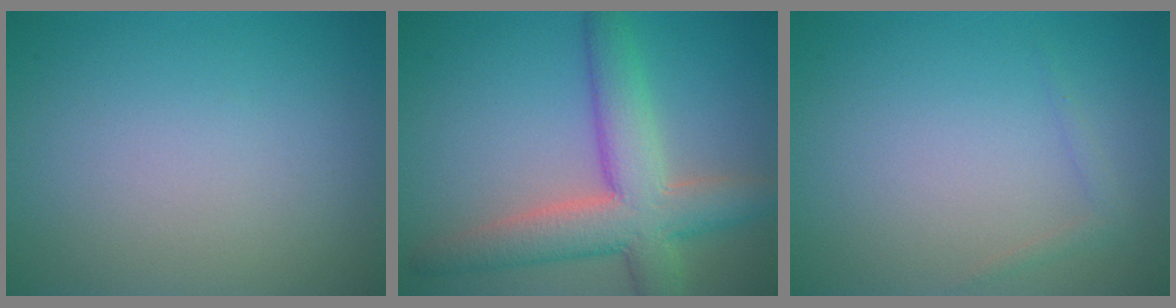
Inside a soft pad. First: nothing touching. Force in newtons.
{"total": 7.3, "press": 7.3, "slide": 0.6}
{"total": 0.7, "press": 0.7, "slide": 0.1}